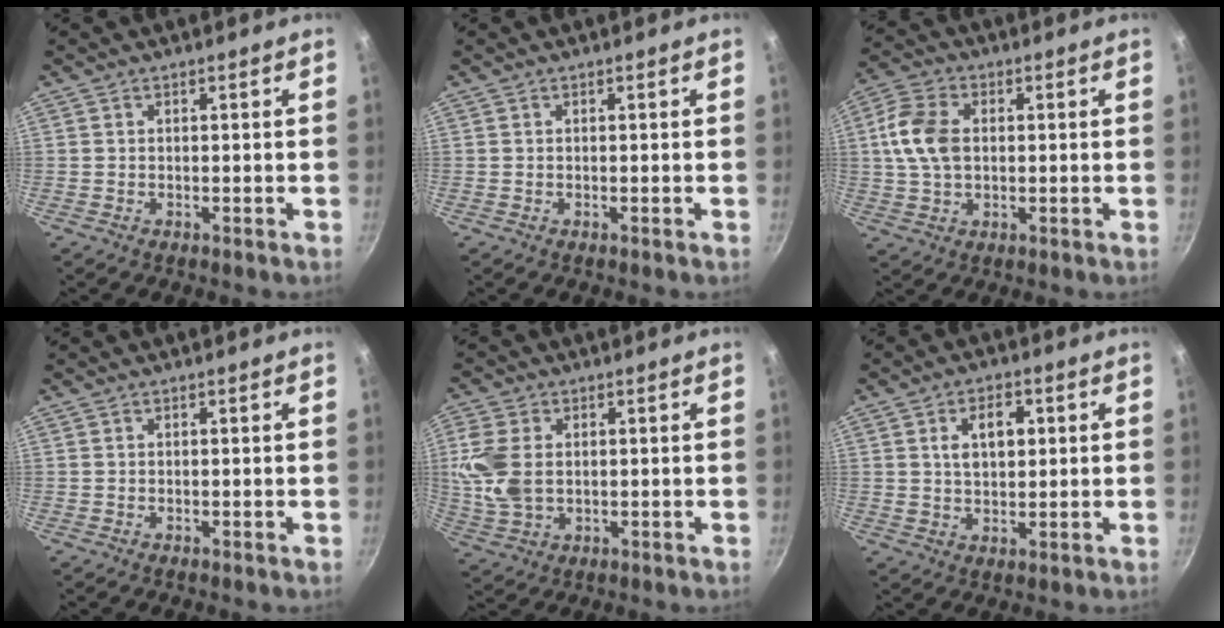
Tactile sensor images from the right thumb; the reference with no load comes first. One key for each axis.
{"total": 0.0}
{"total": 9.7, "fx": 0.9, "fy": 6.6, "fz": 7.2, "tx": -0.135, "ty": 0.014, "tz": 0.010}
{"total": 0.0}
{"total": 9.4, "fx": 0.9, "fy": 6.4, "fz": 6.8, "tx": -0.144, "ty": -0.002, "tz": 0.022}
{"total": 7.0, "fx": 1.6, "fy": 4.3, "fz": 5.2, "tx": -0.067, "ty": 0.000, "tz": 0.027}